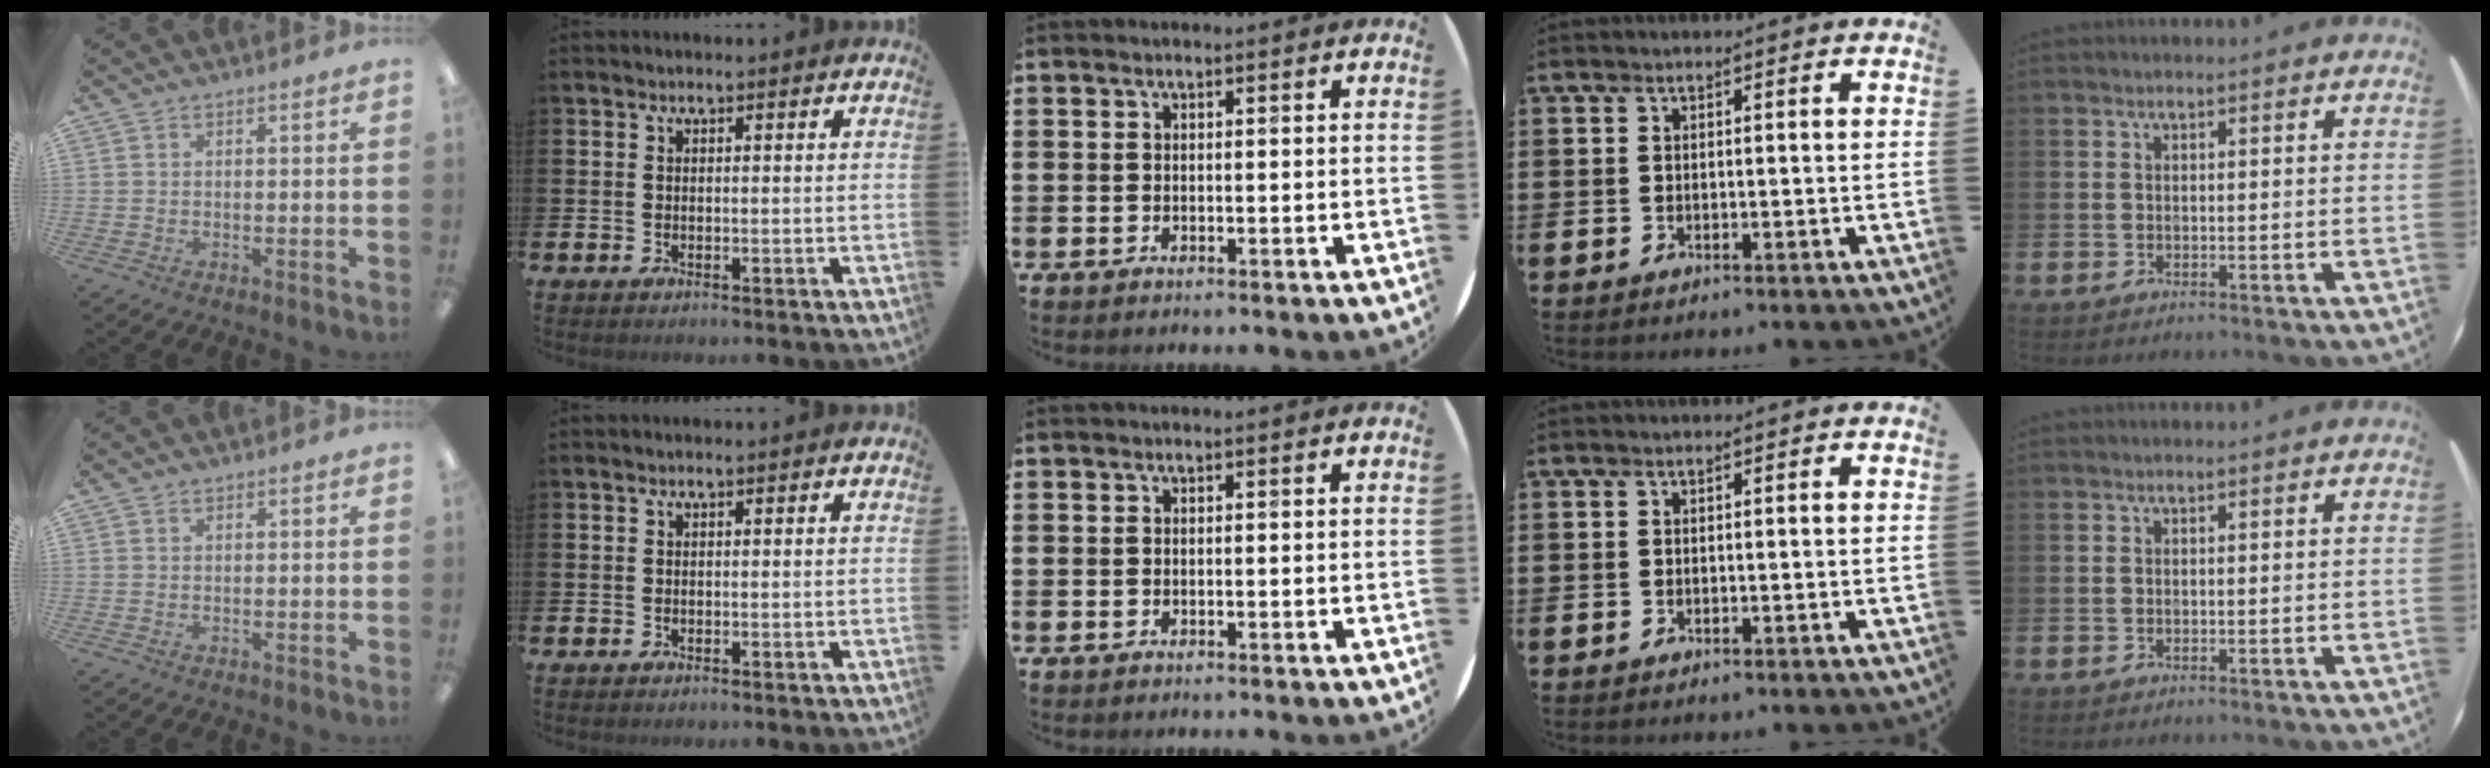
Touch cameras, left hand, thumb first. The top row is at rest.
{"thumb": {"total": 0.7, "force": [0.6, 0.4, 0.1], "torque": [-0.001, 0.001, 0.012]}}